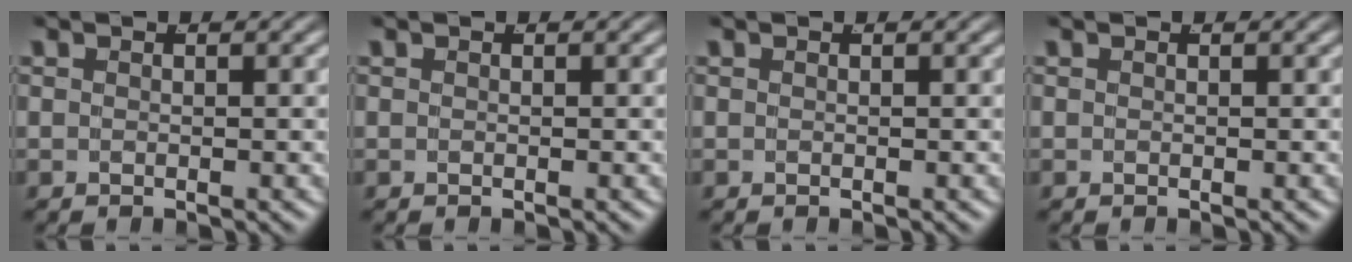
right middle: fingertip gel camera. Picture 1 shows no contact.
{"total": 0.0}
{"total": 0.0}
{"total": 0.0}